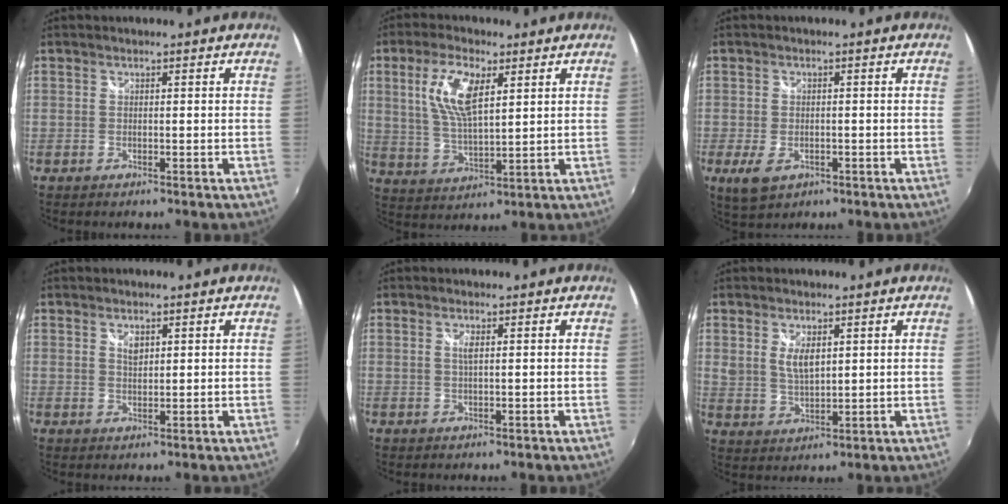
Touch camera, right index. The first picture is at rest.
{"total": 10.1, "force": [3.8, 3.9, 8.5], "torque": [-0.170, 0.005, 0.080]}
{"total": 5.1, "force": [-2.2, 3.1, 3.4], "torque": [-0.076, -0.015, -0.035]}
{"total": 2.1, "force": [1.0, 1.2, 1.4], "torque": [-0.021, 0.001, 0.017]}
{"total": 1.3, "force": [0.4, 0.0, 1.2], "torque": [-0.023, 0.000, 0.006]}
{"total": 4.8, "force": [1.7, 2.5, 3.7], "torque": [-0.064, -0.004, 0.036]}